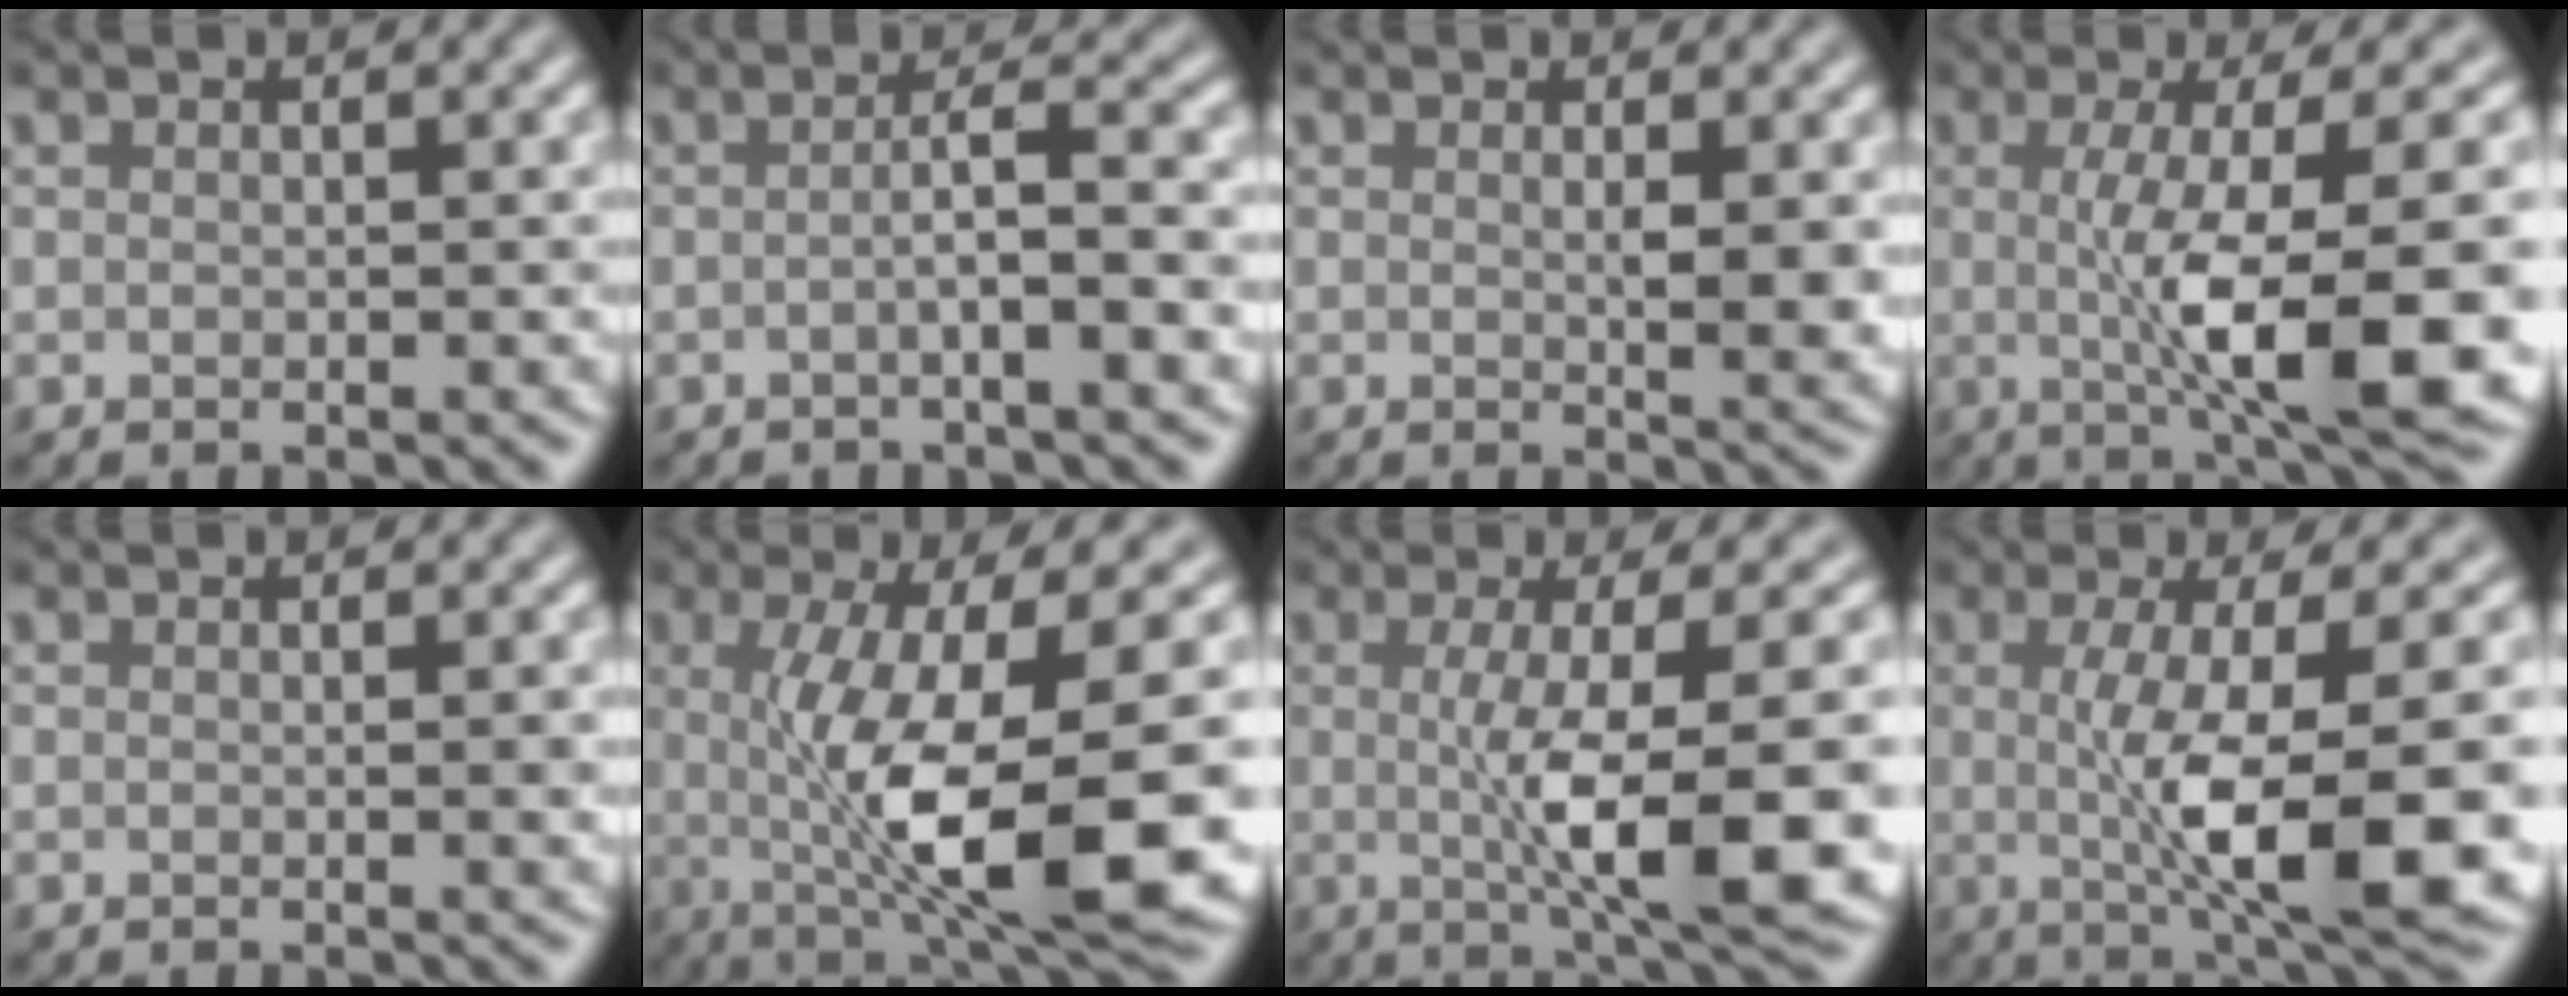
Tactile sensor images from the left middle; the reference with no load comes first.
{"total": 3.6, "force": [-0.5, 0.6, 3.5], "torque": [-0.049, 0.010, -0.018]}
{"total": 2.5, "force": [0.5, 0.5, 2.4], "torque": [-0.035, -0.009, 0.012]}
{"total": 11.6, "force": [-1.3, 2.6, 11.3], "torque": [-0.165, -0.012, -0.017]}
{"total": 1.1, "force": [0.0, 0.2, 1.1], "torque": [-0.012, -0.001, -0.001]}
{"total": 12.1, "force": [-1.2, 3.0, 11.7], "torque": [-0.189, -0.023, -0.015]}
{"total": 10.2, "force": [-1.1, 2.2, 9.9], "torque": [-0.142, -0.010, -0.014]}
{"total": 11.3, "force": [-1.3, 2.6, 10.9], "torque": [-0.168, -0.015, -0.017]}